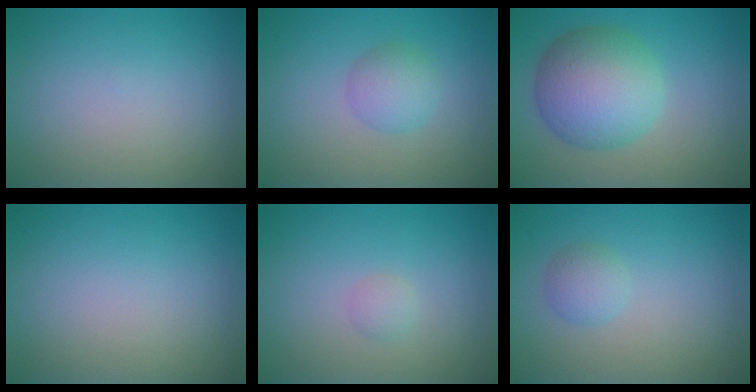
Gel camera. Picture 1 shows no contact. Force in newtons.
{"total": 2.5, "press": 2.5, "slide": 0.1}
{"total": 8.0, "press": 8.0, "slide": 0.2}
{"total": 0.0}
{"total": 0.9, "press": 0.8, "slide": 0.1}
{"total": 1.7, "press": 1.7, "slide": 0.1}